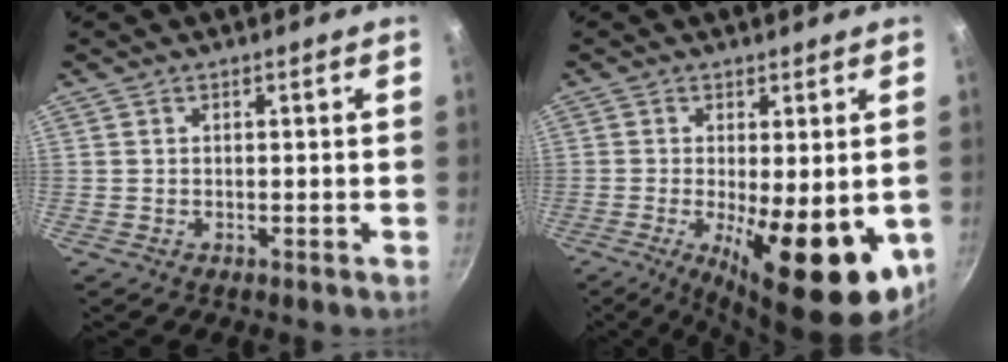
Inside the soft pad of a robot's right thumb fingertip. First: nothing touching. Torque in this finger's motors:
{"motor_torque": [-0.42, 1.31, 1.04, 0.56, 0.19]}